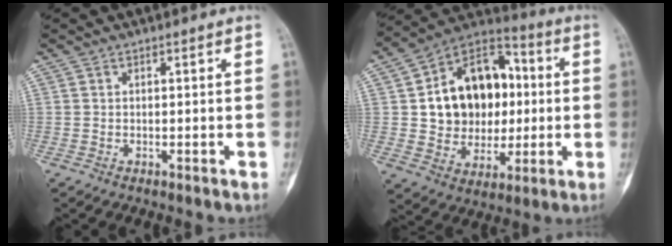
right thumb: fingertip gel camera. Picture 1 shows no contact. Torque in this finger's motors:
{"motor_torque": [0.61, 1.29, 0.87, -0.49, 0.44]}